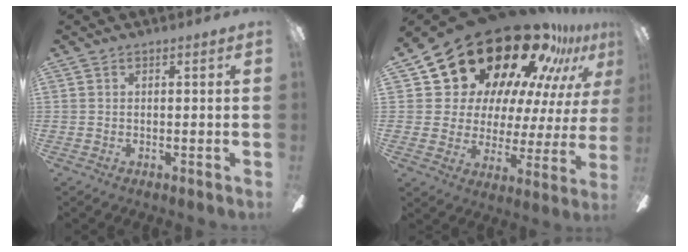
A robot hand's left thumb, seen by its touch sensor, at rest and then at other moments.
{"total": 26.5, "force": [19.8, 12.9, 11.9], "torque": [-0.181, -0.150, 0.355]}